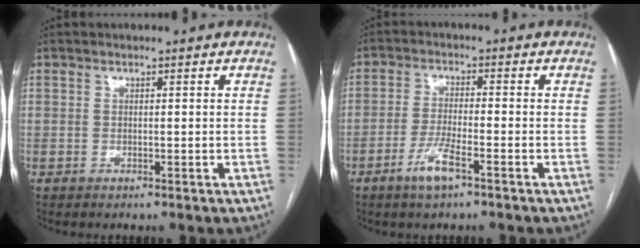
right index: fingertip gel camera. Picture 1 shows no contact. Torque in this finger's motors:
{"motor_torque": [0.67, -0.11, 0.29, 0.07]}